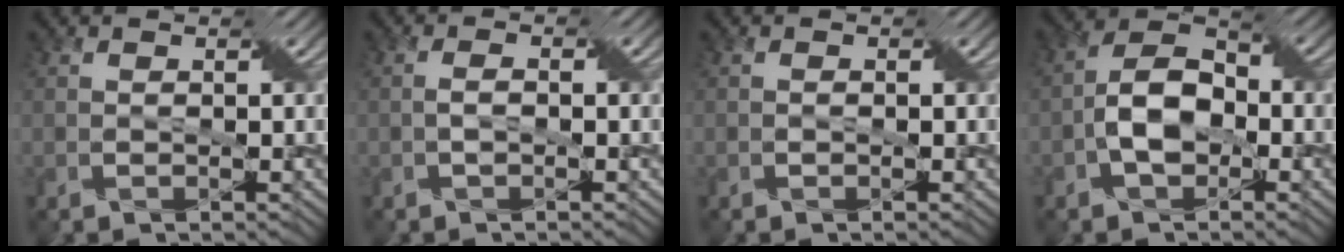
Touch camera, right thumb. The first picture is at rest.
{"total": 1.0, "force": [-0.5, 0.1, 0.9], "torque": [-0.018, 0.005, -0.013]}
{"total": 0.0}
{"total": 6.4, "force": [-1.8, 4.1, 4.5], "torque": [-0.082, 0.011, -0.042]}